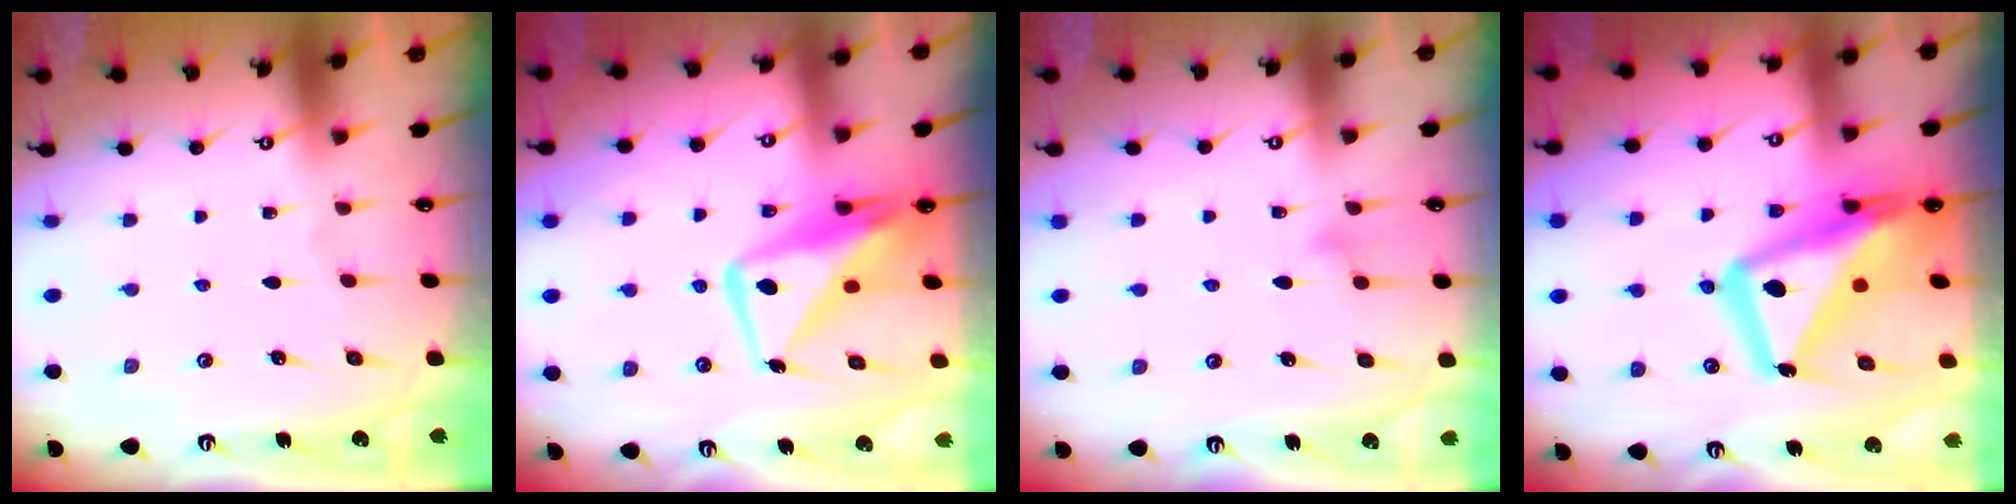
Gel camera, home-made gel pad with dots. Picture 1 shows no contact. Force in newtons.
{"total": 12.2, "press": 12.2, "slide": 1.1}
{"total": 7.3, "press": 7.3, "slide": 0.4}
{"total": 19.9, "press": 19.8, "slide": 2.0}